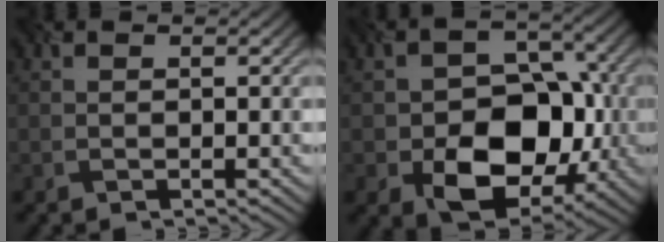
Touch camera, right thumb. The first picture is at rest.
{"total": 11.3, "force": [-3.3, 8.1, 7.1], "torque": [-0.111, -0.014, -0.051]}